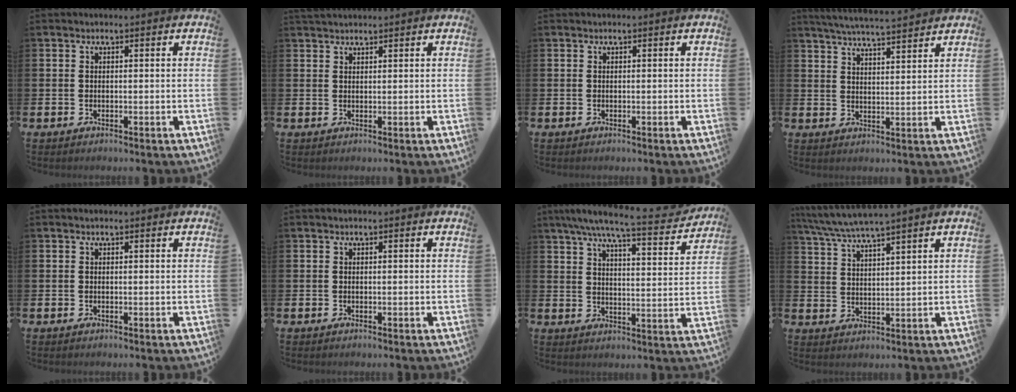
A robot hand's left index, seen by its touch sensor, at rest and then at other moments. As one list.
[{"total": 1.5, "force": [1.4, 0.3, 0.1], "torque": [0.004, -0.002, 0.025]}, {"total": 0.0}, {"total": 5.2, "force": [5.1, -0.1, 1.0], "torque": [-0.031, -0.027, 0.090]}, {"total": 0.0}, {"total": 0.0}, {"total": 7.6, "force": [6.7, 0.9, 3.6], "torque": [-0.083, -0.042, 0.112]}, {"total": 4.9, "force": [4.5, -0.4, 1.7], "torque": [-0.054, -0.021, 0.080]}]